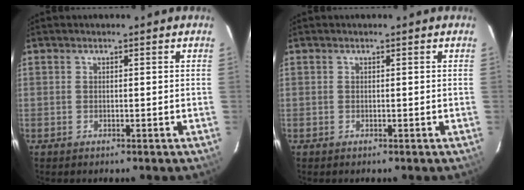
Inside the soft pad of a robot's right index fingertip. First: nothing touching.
{"total": 0.0}